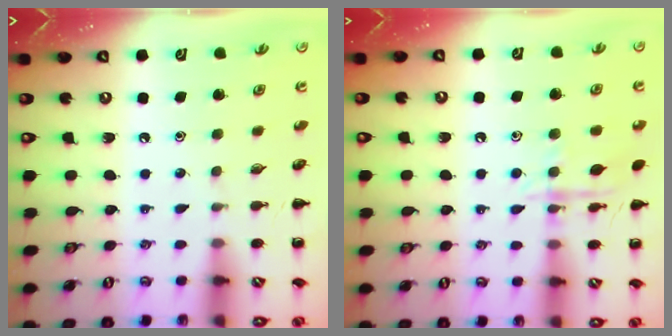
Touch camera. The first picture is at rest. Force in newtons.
{"total": 10.6, "press": 10.6, "slide": 0.6}